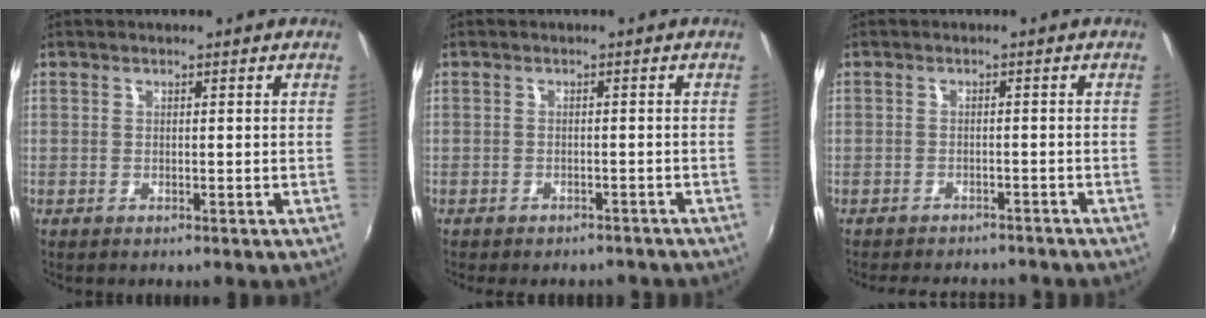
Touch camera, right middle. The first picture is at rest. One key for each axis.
{"total": 4.8, "fx": -4.2, "fy": 2.0, "fz": 1.4, "tx": -0.033, "ty": -0.005, "tz": -0.050}
{"total": 7.4, "fx": -6.5, "fy": 2.8, "fz": 2.3, "tx": -0.060, "ty": -0.002, "tz": -0.090}